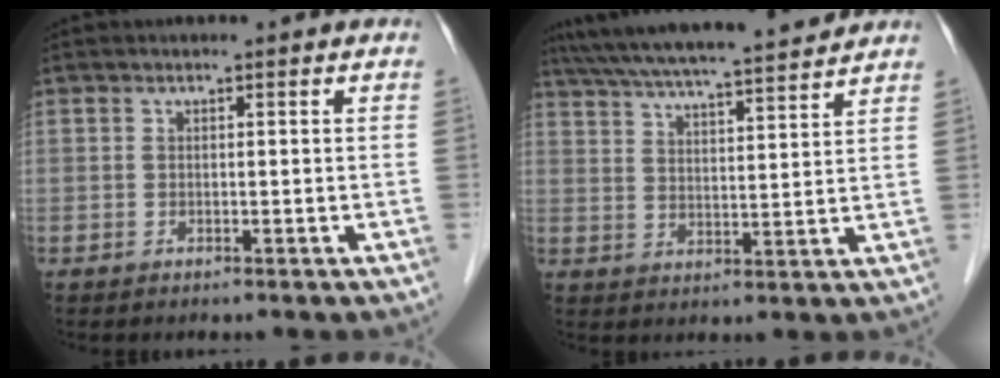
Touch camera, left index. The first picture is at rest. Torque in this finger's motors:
{"motor_torque": [1.00, -1.14, 0.70, 0.15]}